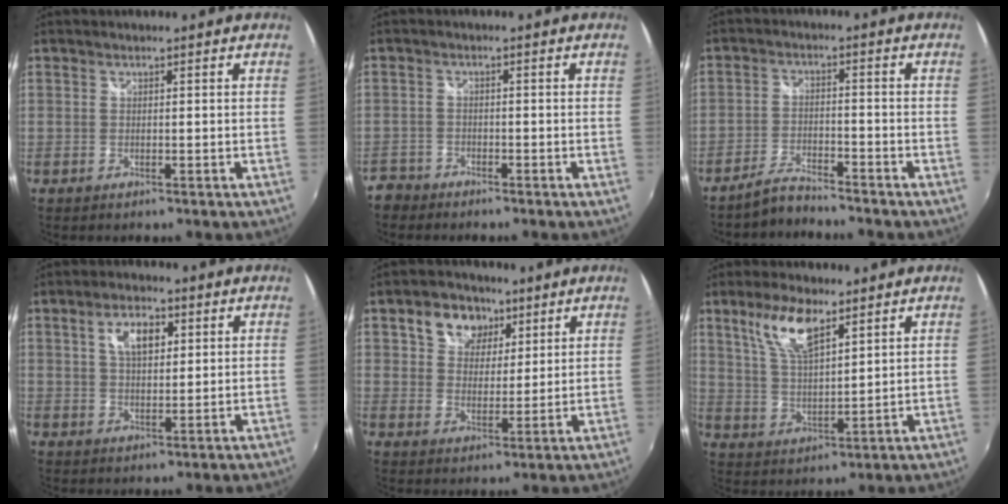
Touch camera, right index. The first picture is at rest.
{"total": 4.0, "force": [-3.1, 2.6, 0.1], "torque": [-0.019, 0.004, -0.067]}
{"total": 4.9, "force": [-4.7, 0.5, 1.2], "torque": [-0.038, 0.004, -0.089]}
{"total": 6.3, "force": [2.3, 3.3, 4.9], "torque": [-0.084, 0.013, 0.041]}
{"total": 8.7, "force": [4.4, 6.5, 3.6], "torque": [-0.071, 0.024, 0.075]}
{"total": 9.7, "force": [5.8, 3.5, 6.9], "torque": [-0.134, 0.009, 0.119]}